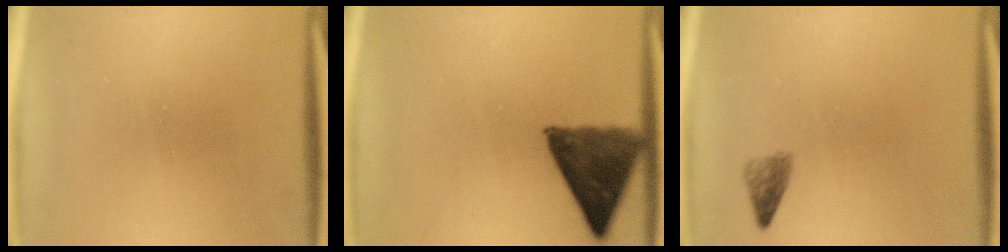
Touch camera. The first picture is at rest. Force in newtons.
{"total": 10.5}
{"total": 1.7}